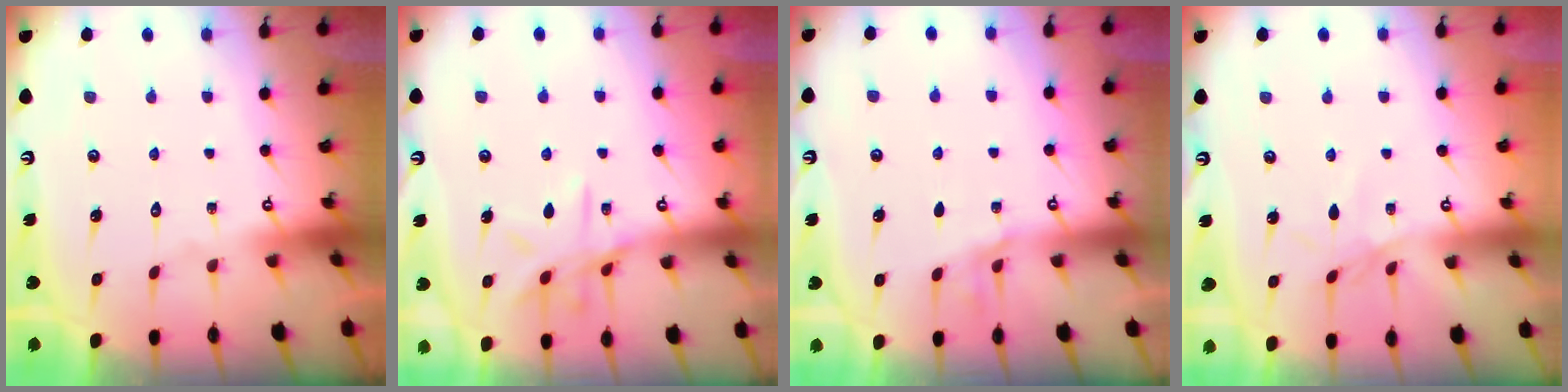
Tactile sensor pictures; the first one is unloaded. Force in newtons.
{"total": 11.1, "press": 11.1, "slide": 0.8}
{"total": 1.3, "press": 1.2, "slide": 0.3}
{"total": 2.3, "press": 2.3, "slide": 0.5}